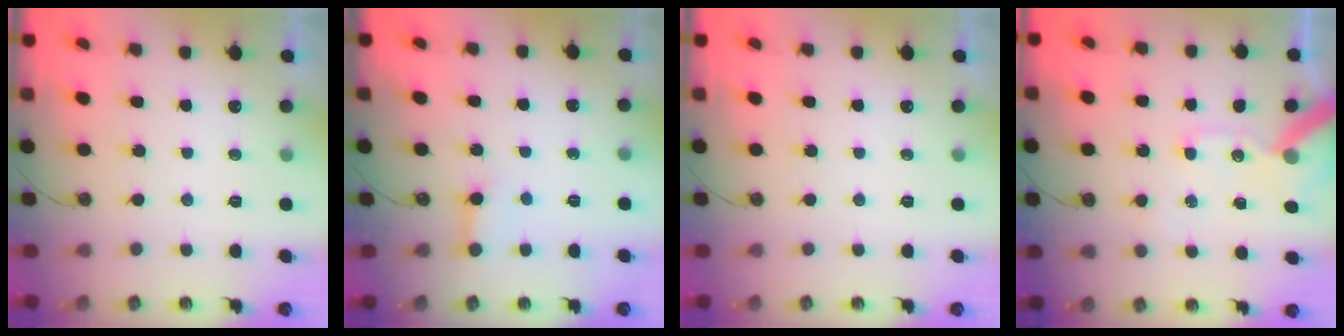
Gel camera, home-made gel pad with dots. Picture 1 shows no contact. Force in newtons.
{"total": 3.0, "press": 2.9, "slide": 0.5}
{"total": 0.0}
{"total": 12.9, "press": 12.8, "slide": 1.7}